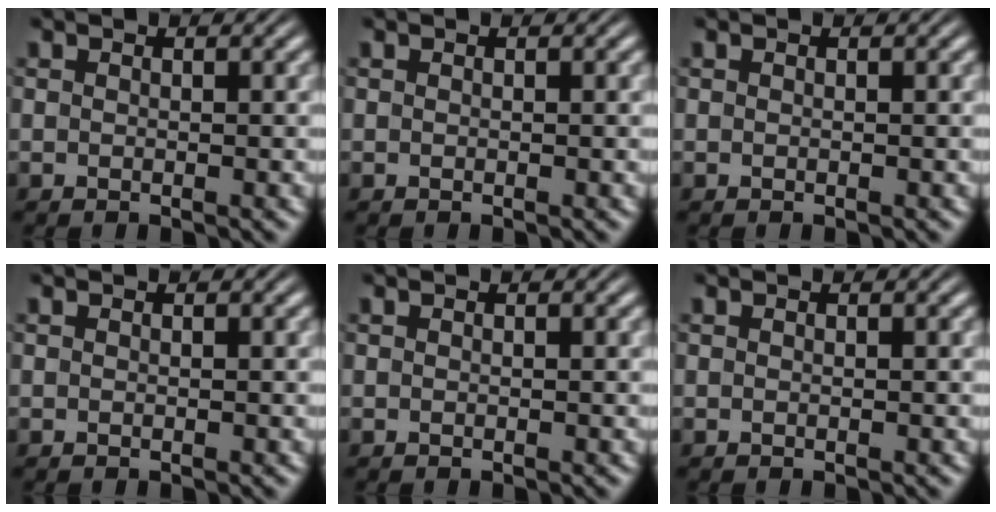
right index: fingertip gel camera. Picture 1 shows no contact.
{"total": 0.0}
{"total": 0.0}
{"total": 0.0}
{"total": 0.0}
{"total": 0.0}